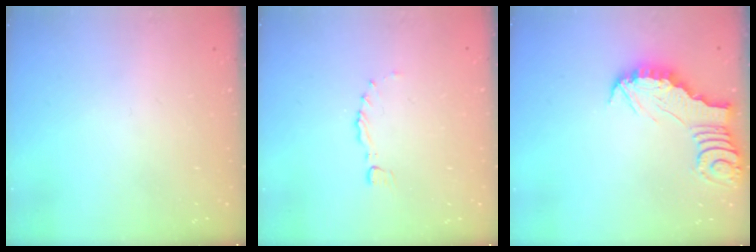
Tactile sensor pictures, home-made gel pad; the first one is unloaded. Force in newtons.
{"total": 0.0}
{"total": 2.9, "press": 2.9, "slide": 0.3}